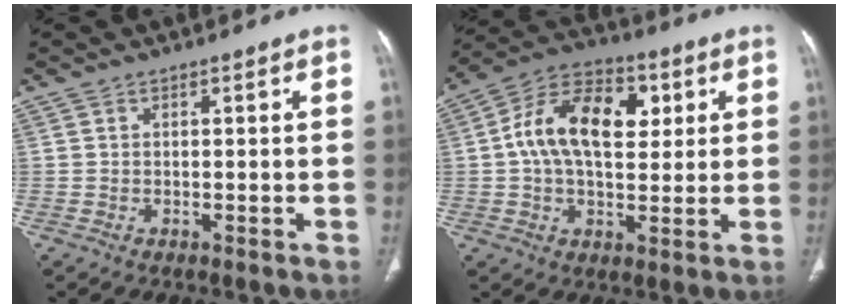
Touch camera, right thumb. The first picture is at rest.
{"total": 16.1, "force": [3.2, 9.8, 12.5], "torque": [-0.190, 0.015, 0.046]}